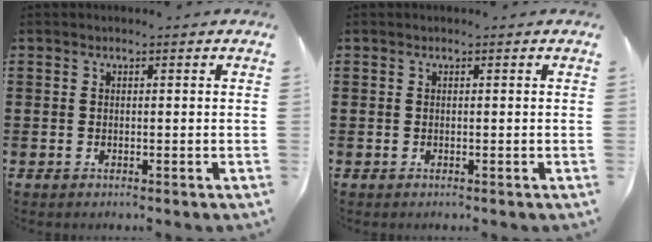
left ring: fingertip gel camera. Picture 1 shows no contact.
{"total": 0.0}